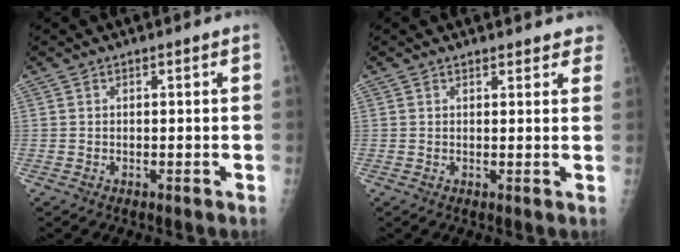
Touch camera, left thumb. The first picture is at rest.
{"total": 4.5, "force": [4.0, 1.7, 1.1], "torque": [0.021, -0.013, 0.033]}